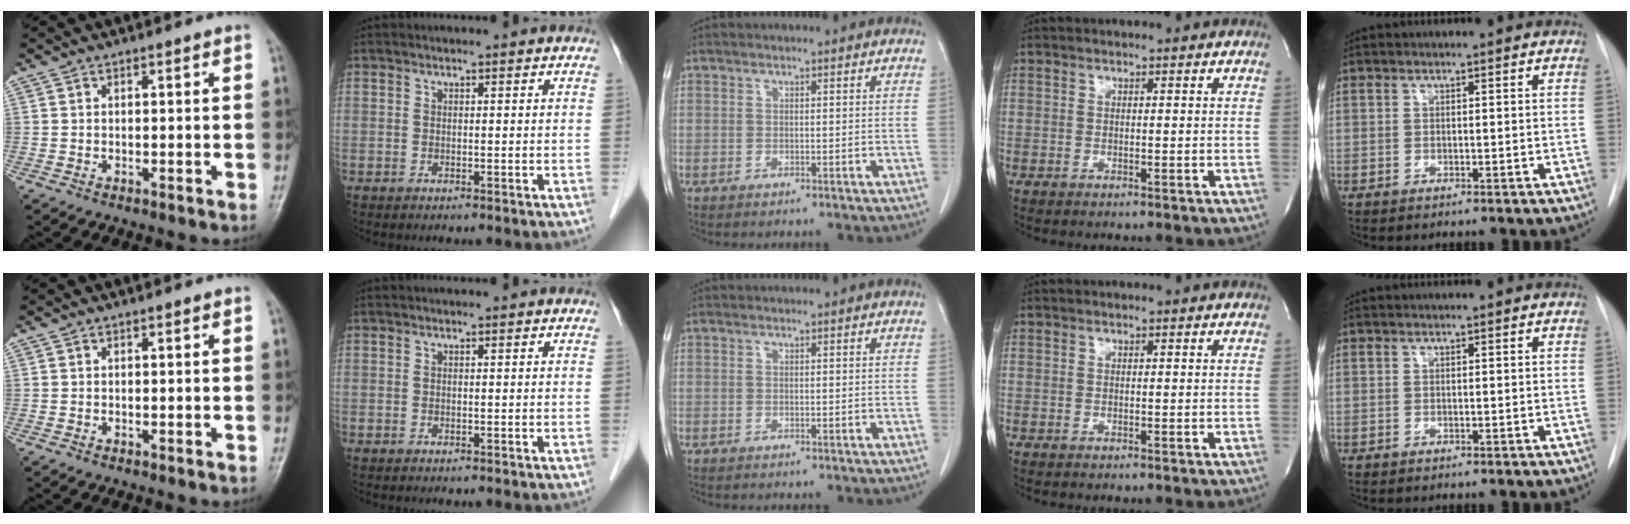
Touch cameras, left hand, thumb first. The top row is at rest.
{}